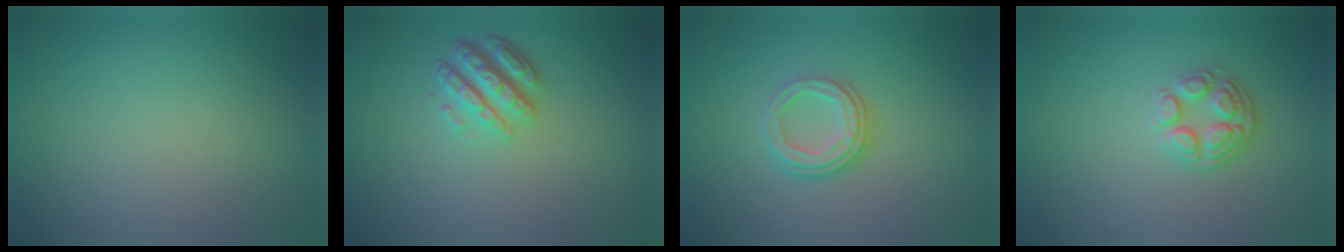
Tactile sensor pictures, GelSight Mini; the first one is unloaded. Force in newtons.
{"total": 4.4, "press": 3.2, "slide": 3.1}
{"total": 3.5, "press": 2.5, "slide": 2.5}
{"total": 2.8, "press": 2.6, "slide": 1.2}